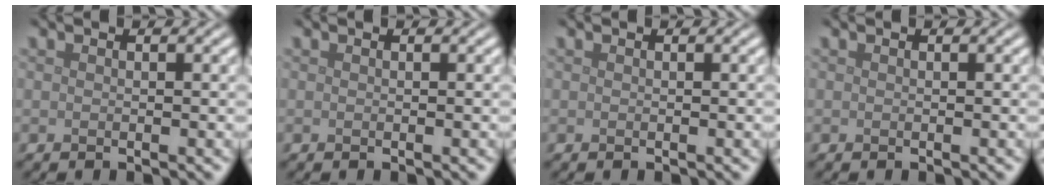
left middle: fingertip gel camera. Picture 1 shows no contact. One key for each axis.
{"total": 0.0}
{"total": 0.0}
{"total": 0.0}